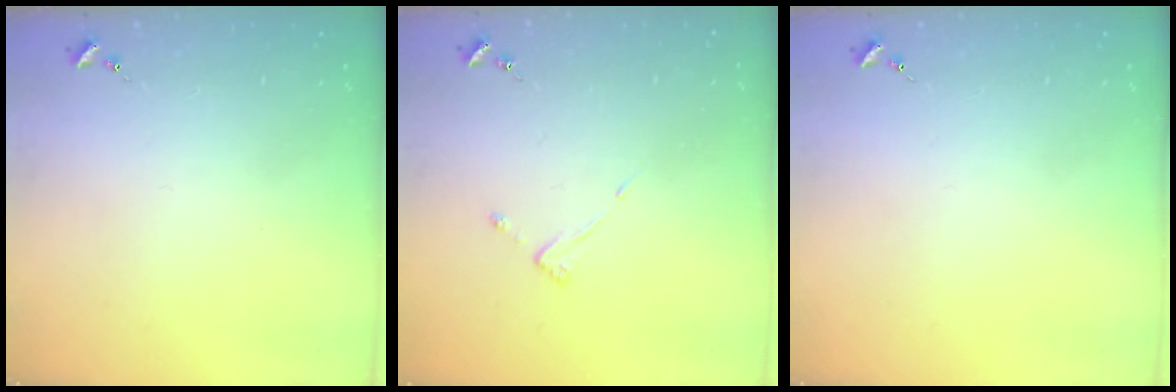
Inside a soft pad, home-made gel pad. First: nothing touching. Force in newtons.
{"total": 3.6, "press": 3.6, "slide": 0.3}
{"total": 0.0}